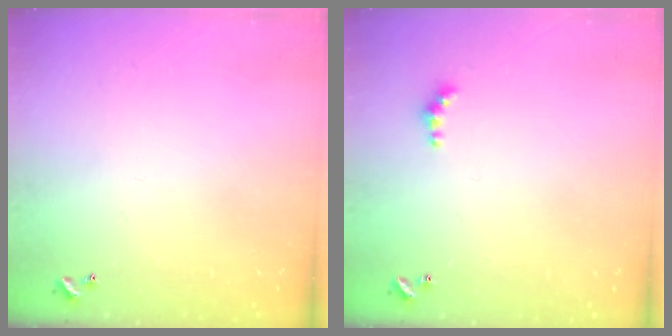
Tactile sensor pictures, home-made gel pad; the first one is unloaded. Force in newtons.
{"total": 2.8, "press": 2.8, "slide": 0.5}